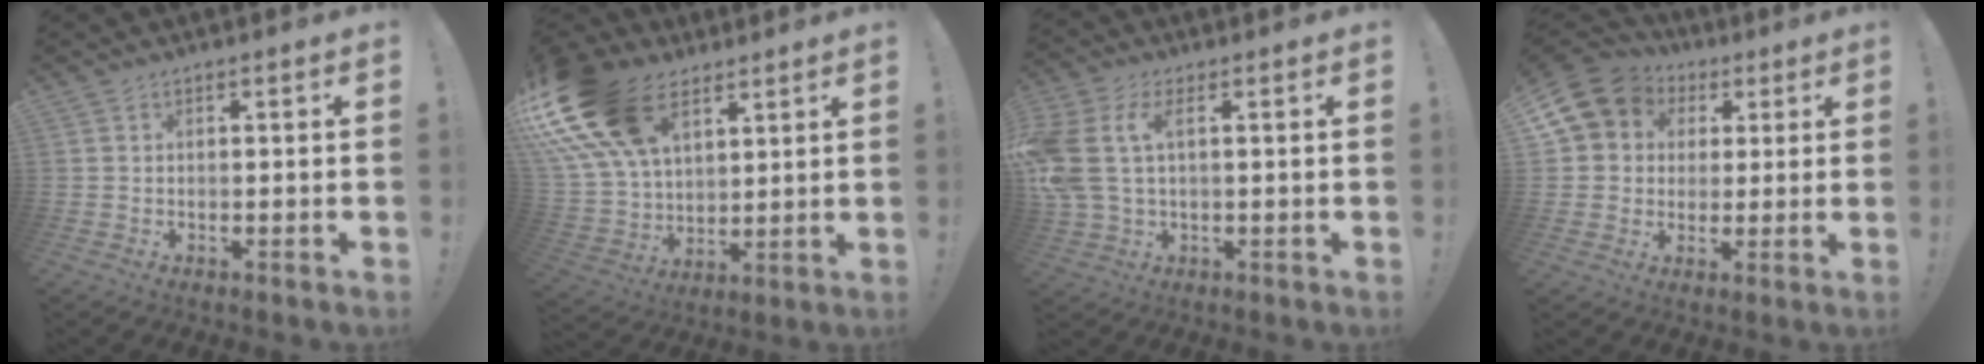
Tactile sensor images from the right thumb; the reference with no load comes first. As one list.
[{"total": 22.9, "force": [11.9, 13.8, 13.8], "torque": [-0.262, -0.056, 0.225]}, {"total": 12.0, "force": [2.6, 7.1, 9.4], "torque": [-0.211, -0.008, 0.048]}, {"total": 10.8, "force": [3.8, 9.3, 3.9], "torque": [-0.063, -0.019, 0.076]}]